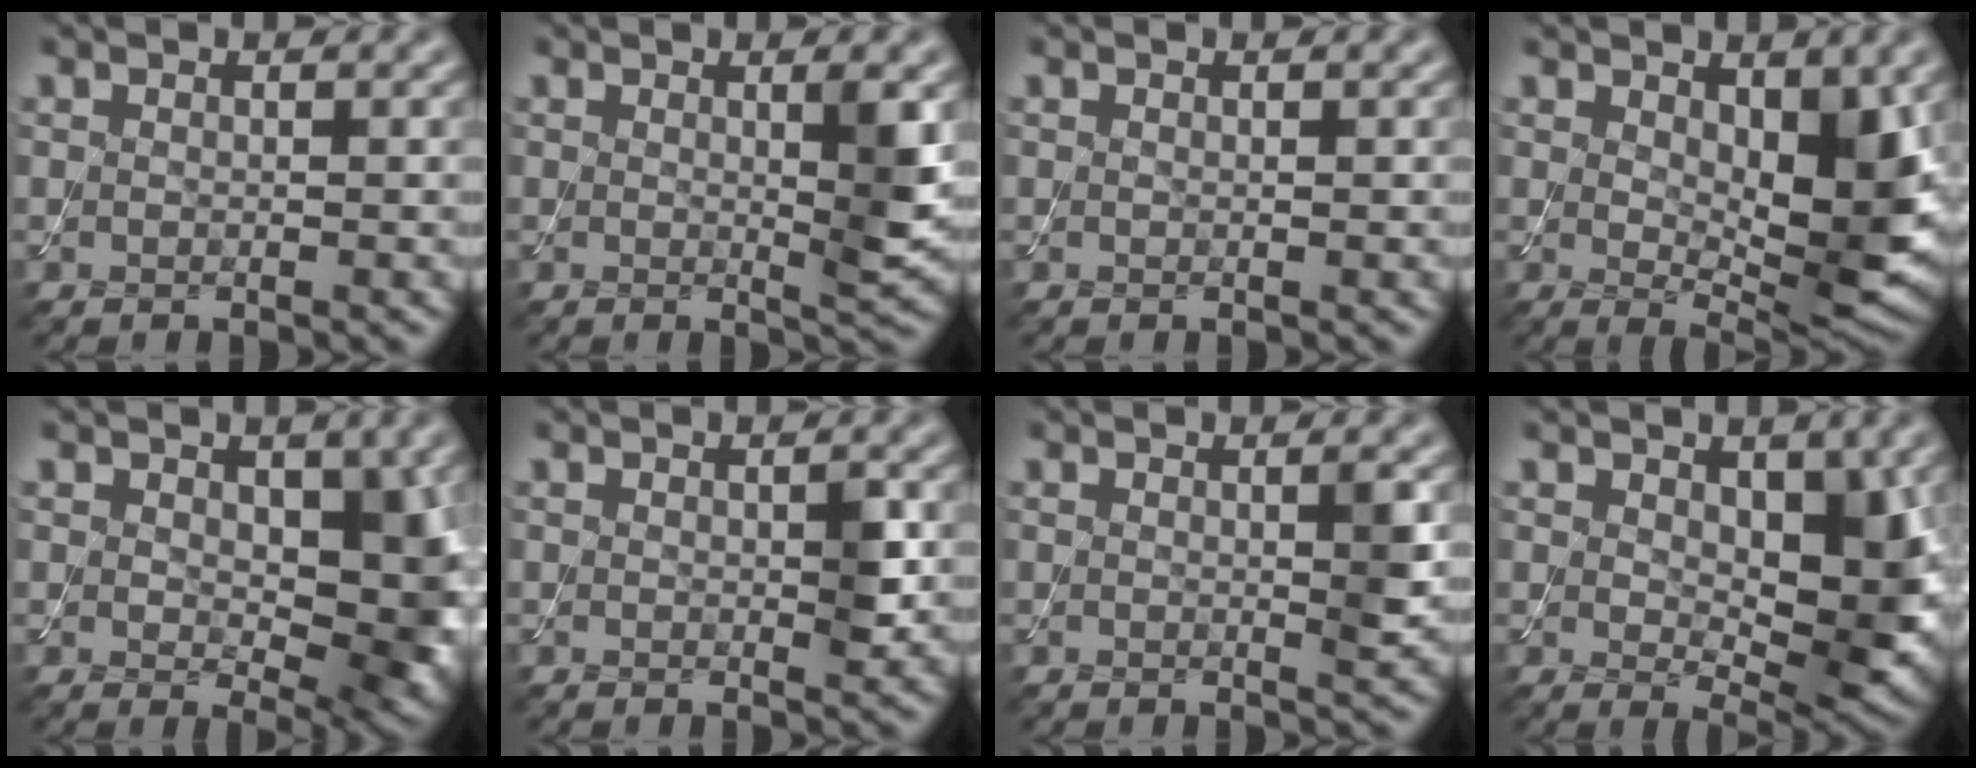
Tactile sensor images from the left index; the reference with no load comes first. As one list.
[{"total": 2.9, "force": [0.5, 0.4, 2.8], "torque": [-0.040, -0.010, 0.007]}, {"total": 0.0}, {"total": 7.2, "force": [1.2, 3.2, 6.3], "torque": [-0.096, -0.011, 0.027]}, {"total": 7.2, "force": [0.7, 4.1, 5.8], "torque": [-0.082, -0.011, 0.017]}, {"total": 1.6, "force": [0.0, 0.5, 1.5], "torque": [-0.020, -0.002, 0.001]}, {"total": 1.9, "force": [0.2, 0.2, 1.8], "torque": [-0.026, -0.004, 0.001]}, {"total": 6.9, "force": [1.0, 3.6, 5.8], "torque": [-0.087, -0.013, 0.023]}]